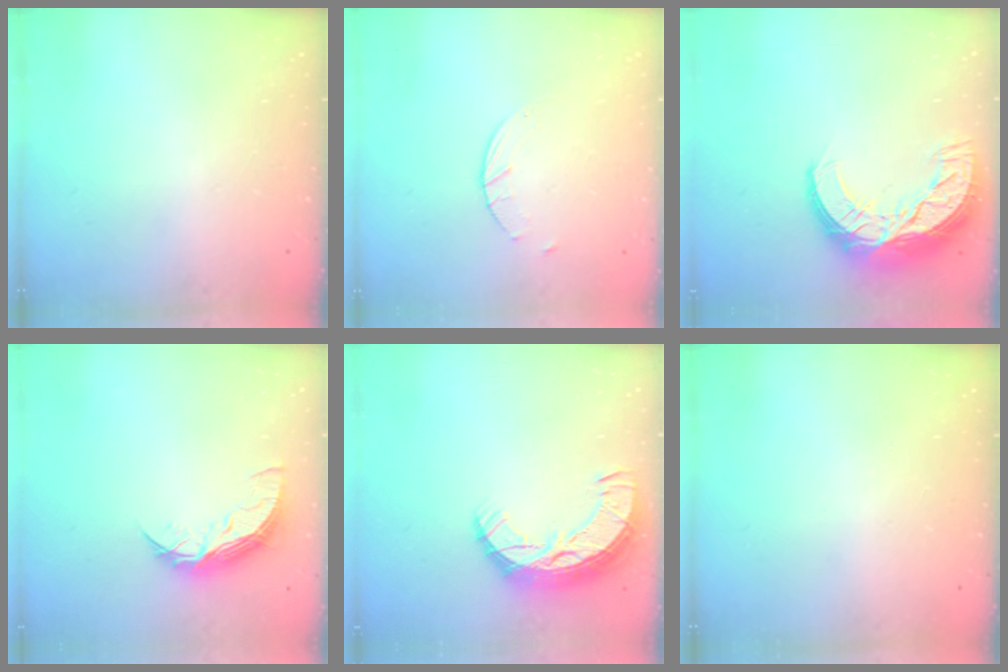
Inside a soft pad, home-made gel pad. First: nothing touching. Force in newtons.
{"total": 2.6, "press": 2.6, "slide": 0.4}
{"total": 16.4, "press": 16.4, "slide": 0.9}
{"total": 8.3, "press": 8.3, "slide": 0.7}
{"total": 11.1, "press": 11.0, "slide": 0.8}
{"total": 0.0}